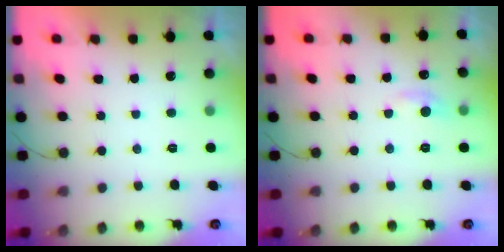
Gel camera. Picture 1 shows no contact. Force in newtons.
{"total": 6.7, "press": 6.7, "slide": 1.0}